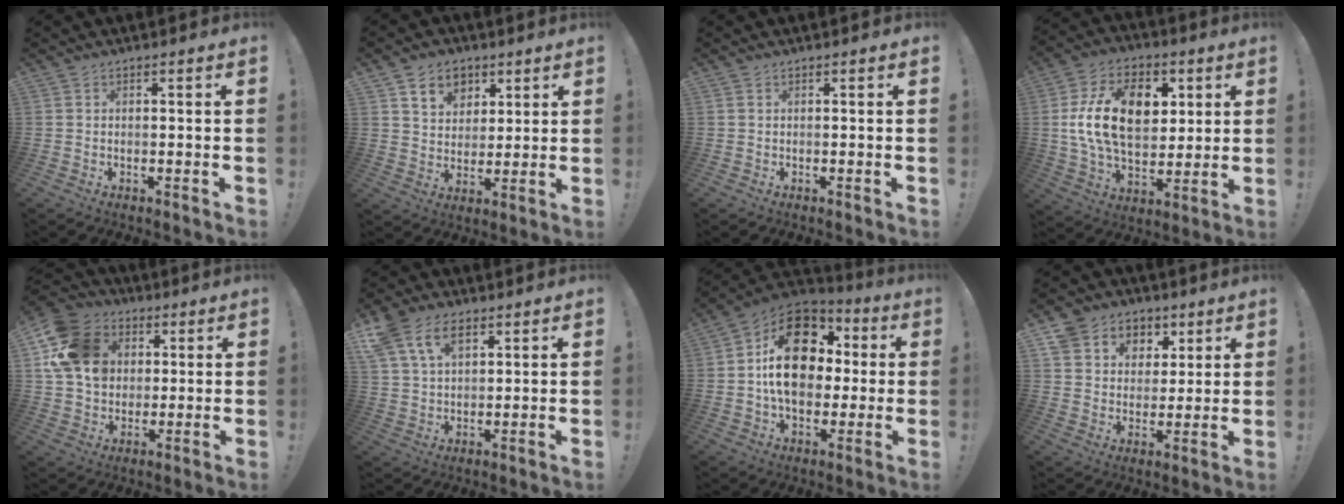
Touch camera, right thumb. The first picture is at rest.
{"total": 9.4, "force": [5.2, 7.3, 3.1], "torque": [-0.034, -0.027, 0.098]}
{"total": 0.0}
{"total": 20.3, "force": [4.4, 13.9, 14.1], "torque": [-0.224, -0.007, 0.078]}
{"total": 17.0, "force": [4.2, 14.0, 8.8], "torque": [-0.152, -0.007, 0.085]}
{"total": 11.6, "force": [6.1, 7.4, 6.5], "torque": [-0.114, -0.008, 0.119]}
{"total": 19.7, "force": [2.4, 14.5, 13.2], "torque": [-0.202, 0.012, 0.046]}
{"total": 9.6, "force": [4.5, 8.3, 1.8], "torque": [-0.033, -0.023, 0.093]}